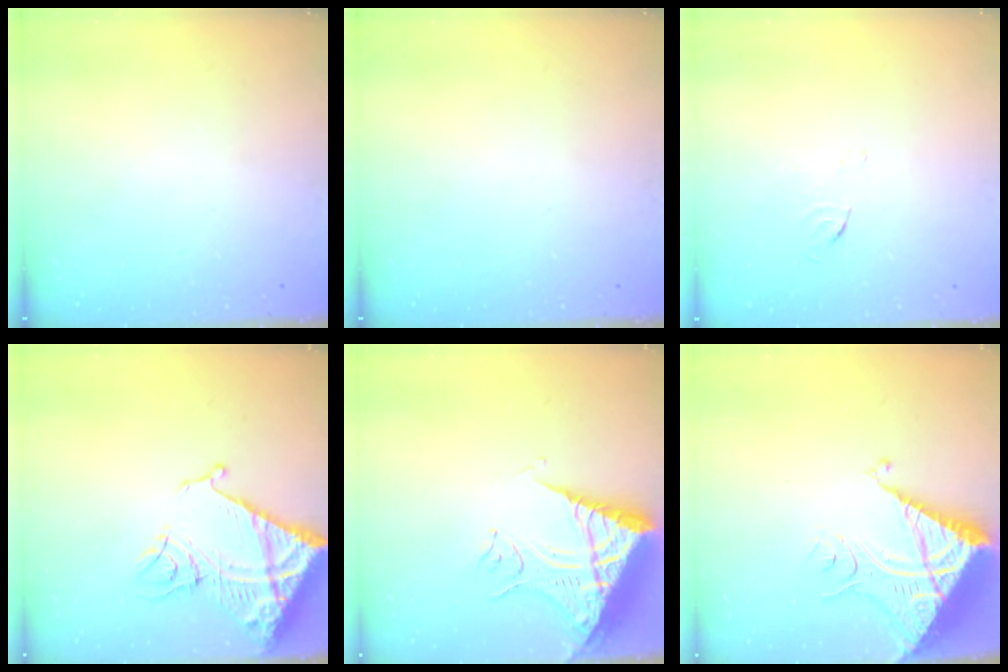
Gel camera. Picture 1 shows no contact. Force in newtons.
{"total": 0.0}
{"total": 3.9, "press": 3.7, "slide": 1.2}
{"total": 18.4, "press": 18.3, "slide": 2.2}
{"total": 12.5, "press": 12.5, "slide": 1.2}
{"total": 13.7, "press": 13.7, "slide": 1.3}